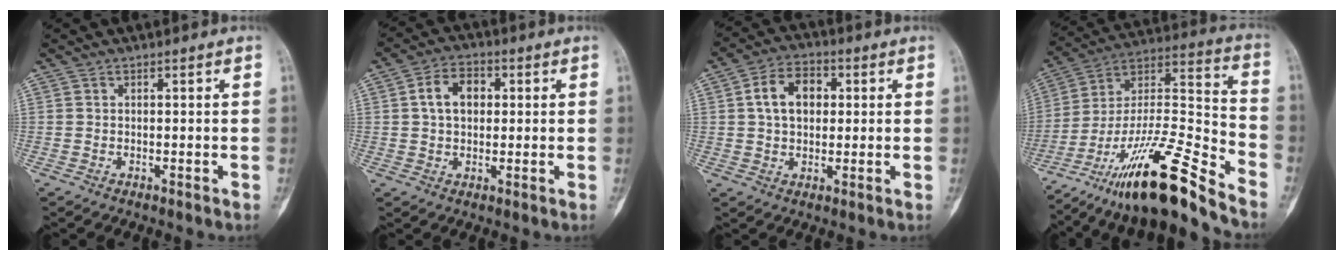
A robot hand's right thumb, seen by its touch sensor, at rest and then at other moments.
{"total": 6.9, "force": [1.2, 4.9, 4.8], "torque": [-0.068, 0.013, 0.015]}
{"total": 8.8, "force": [1.6, 6.1, 6.1], "torque": [-0.085, 0.013, 0.022]}
{"total": 23.5, "force": [-17.0, 3.6, 15.8], "torque": [-0.302, 0.078, -0.301]}